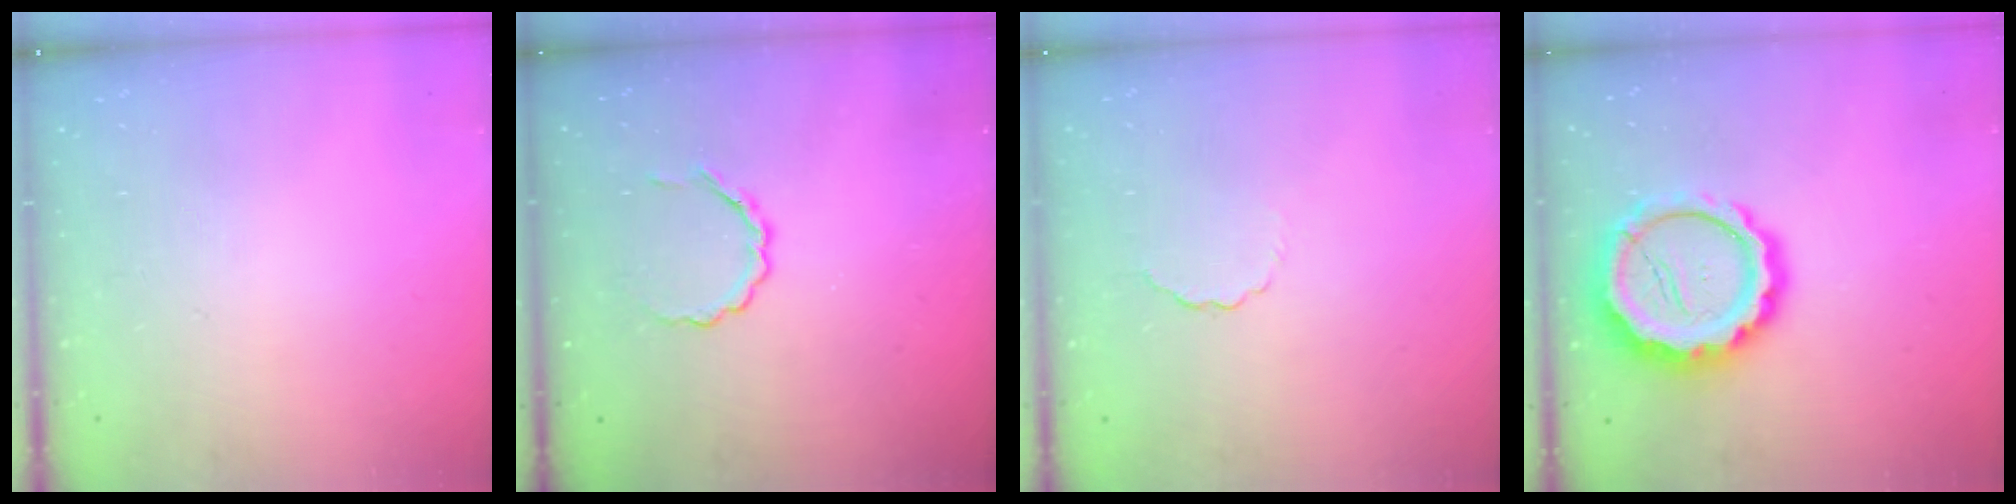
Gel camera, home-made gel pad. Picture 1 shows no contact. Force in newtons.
{"total": 3.5, "press": 3.4, "slide": 1.1}
{"total": 2.6, "press": 2.4, "slide": 0.9}
{"total": 14.9, "press": 14.5, "slide": 3.1}